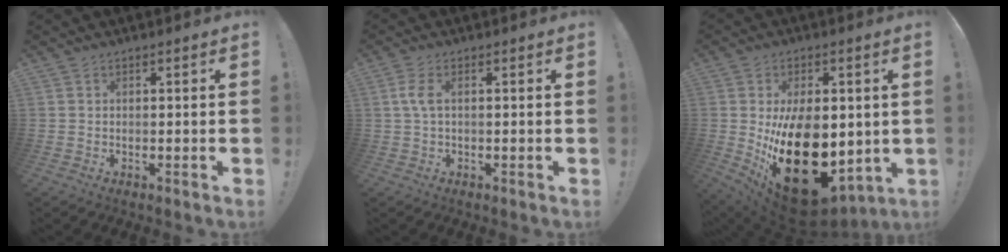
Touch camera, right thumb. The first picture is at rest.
{"total": 3.6, "force": [0.5, 1.3, 3.3], "torque": [-0.070, 0.002, 0.008]}
{"total": 26.3, "force": [-3.0, 15.8, 20.8], "torque": [-0.339, -0.003, -0.022]}